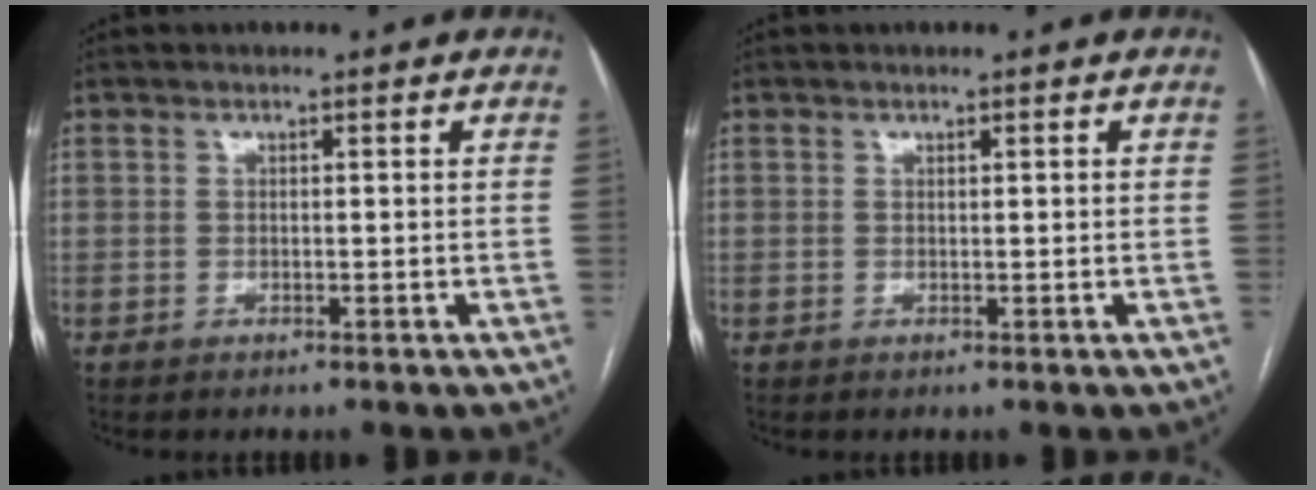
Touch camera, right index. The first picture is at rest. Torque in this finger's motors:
{"motor_torque": [0.15, 0.21, -0.02, 0.01]}